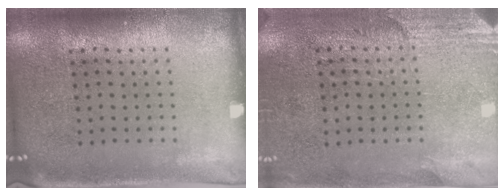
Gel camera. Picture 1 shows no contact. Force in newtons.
{"total": 2.8, "press": 2.5, "slide": 1.2}